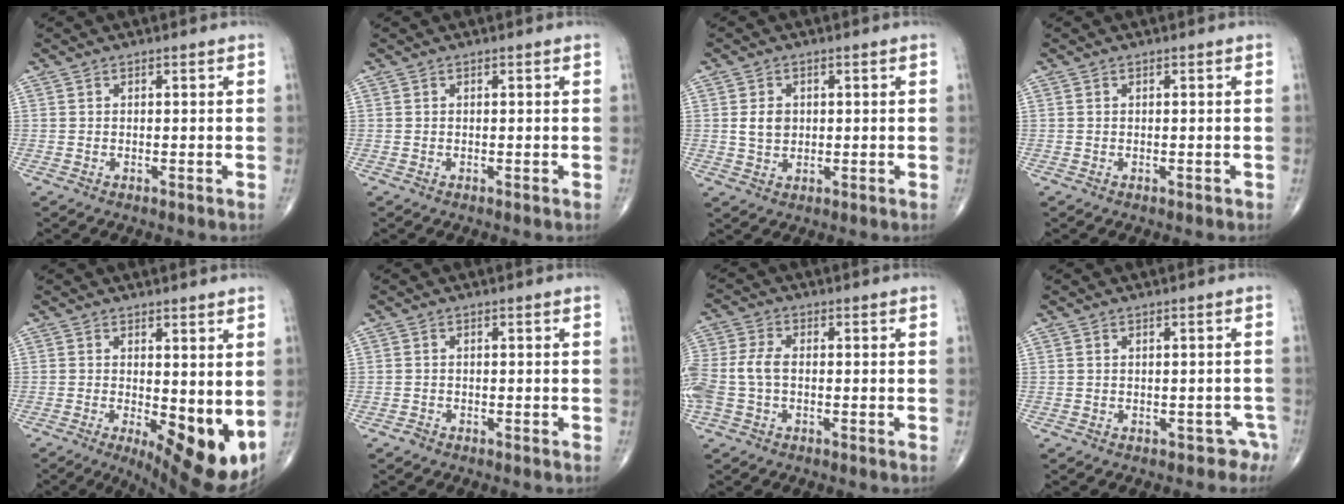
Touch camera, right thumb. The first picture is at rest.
{"total": 0.0}
{"total": 3.8, "force": [0.5, 2.9, 2.4], "torque": [-0.029, -0.003, 0.013]}
{"total": 0.0}
{"total": 12.1, "force": [-1.0, 4.6, 11.1], "torque": [-0.145, -0.028, 0.001]}
{"total": 0.8, "force": [-0.6, 0.5, 0.1], "torque": [-0.003, 0.001, -0.017]}
{"total": 8.3, "force": [-1.0, 5.2, 6.4], "torque": [-0.166, 0.018, -0.024]}
{"total": 2.3, "force": [-1.3, 1.8, 0.6], "torque": [0.010, 0.021, -0.014]}